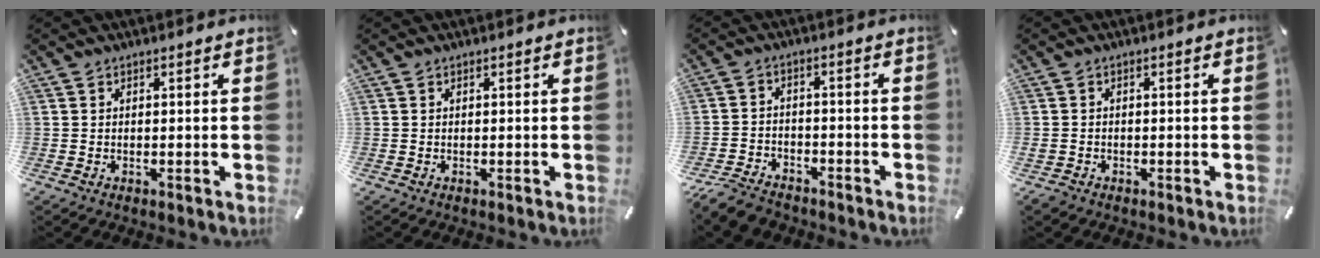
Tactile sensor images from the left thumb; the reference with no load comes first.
{"total": 0.0}
{"total": 5.7, "force": [-5.0, 2.4, 1.5], "torque": [-0.037, 0.023, -0.098]}
{"total": 1.4, "force": [-0.8, 1.1, 0.4], "torque": [-0.005, 0.005, -0.017]}